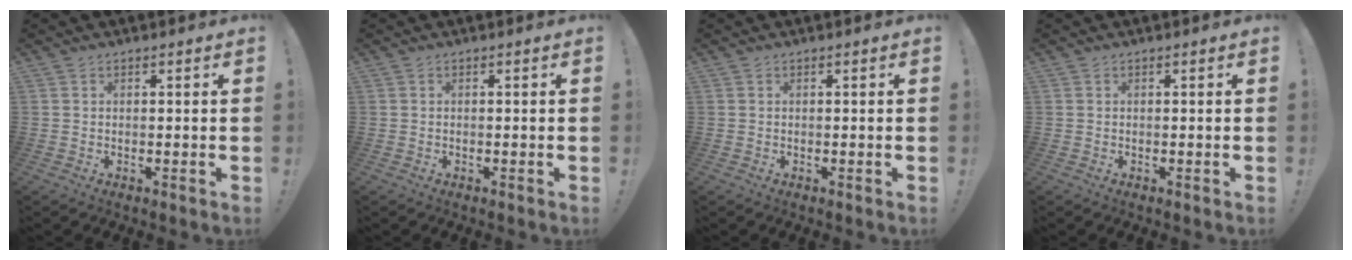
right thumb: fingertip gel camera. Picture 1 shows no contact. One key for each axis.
{"total": 0.0}
{"total": 0.0}
{"total": 0.0}